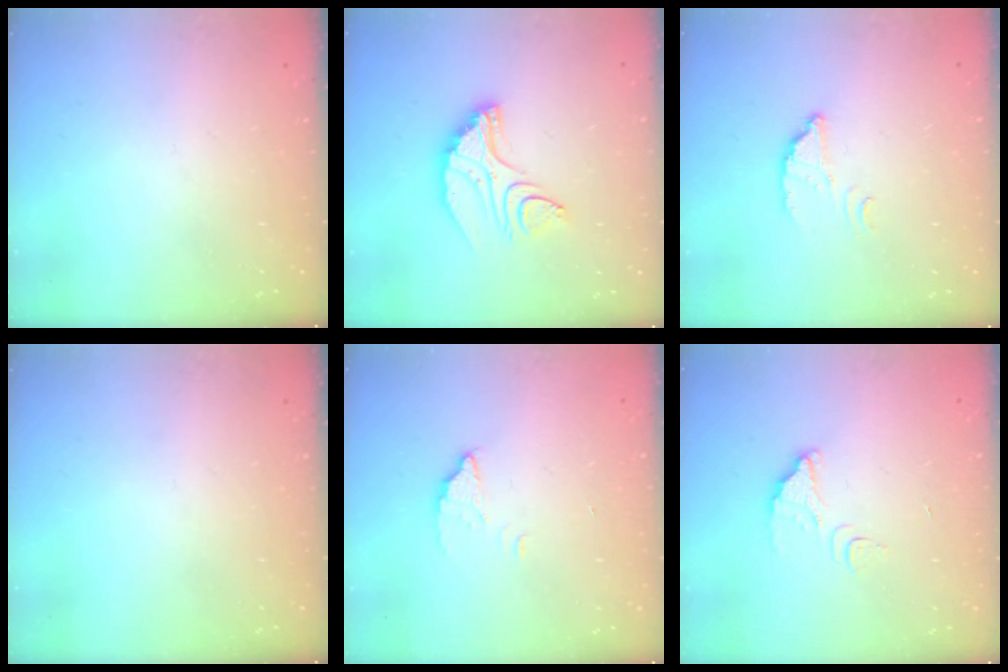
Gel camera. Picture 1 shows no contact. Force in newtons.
{"total": 10.4, "press": 10.3, "slide": 0.8}
{"total": 2.6, "press": 2.6, "slide": 0.1}
{"total": 0.0}
{"total": 2.6, "press": 2.6, "slide": 0.2}
{"total": 4.2, "press": 4.2, "slide": 0.3}